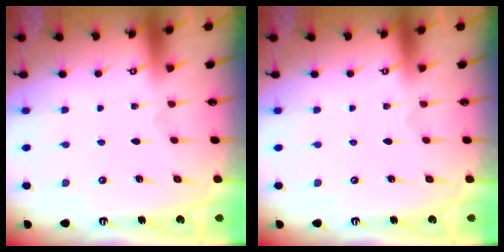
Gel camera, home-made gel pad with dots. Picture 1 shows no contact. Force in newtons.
{"total": 0.0}